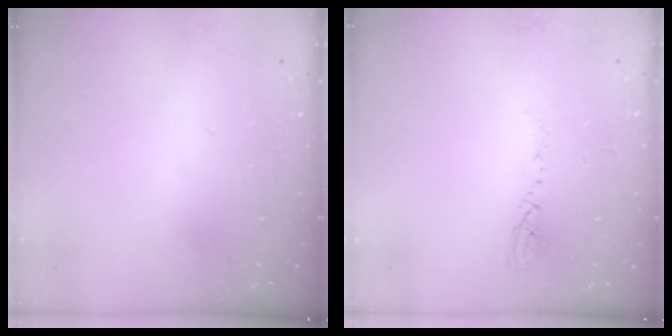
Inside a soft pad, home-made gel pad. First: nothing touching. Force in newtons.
{"total": 4.1, "press": 4.1, "slide": 0.4}